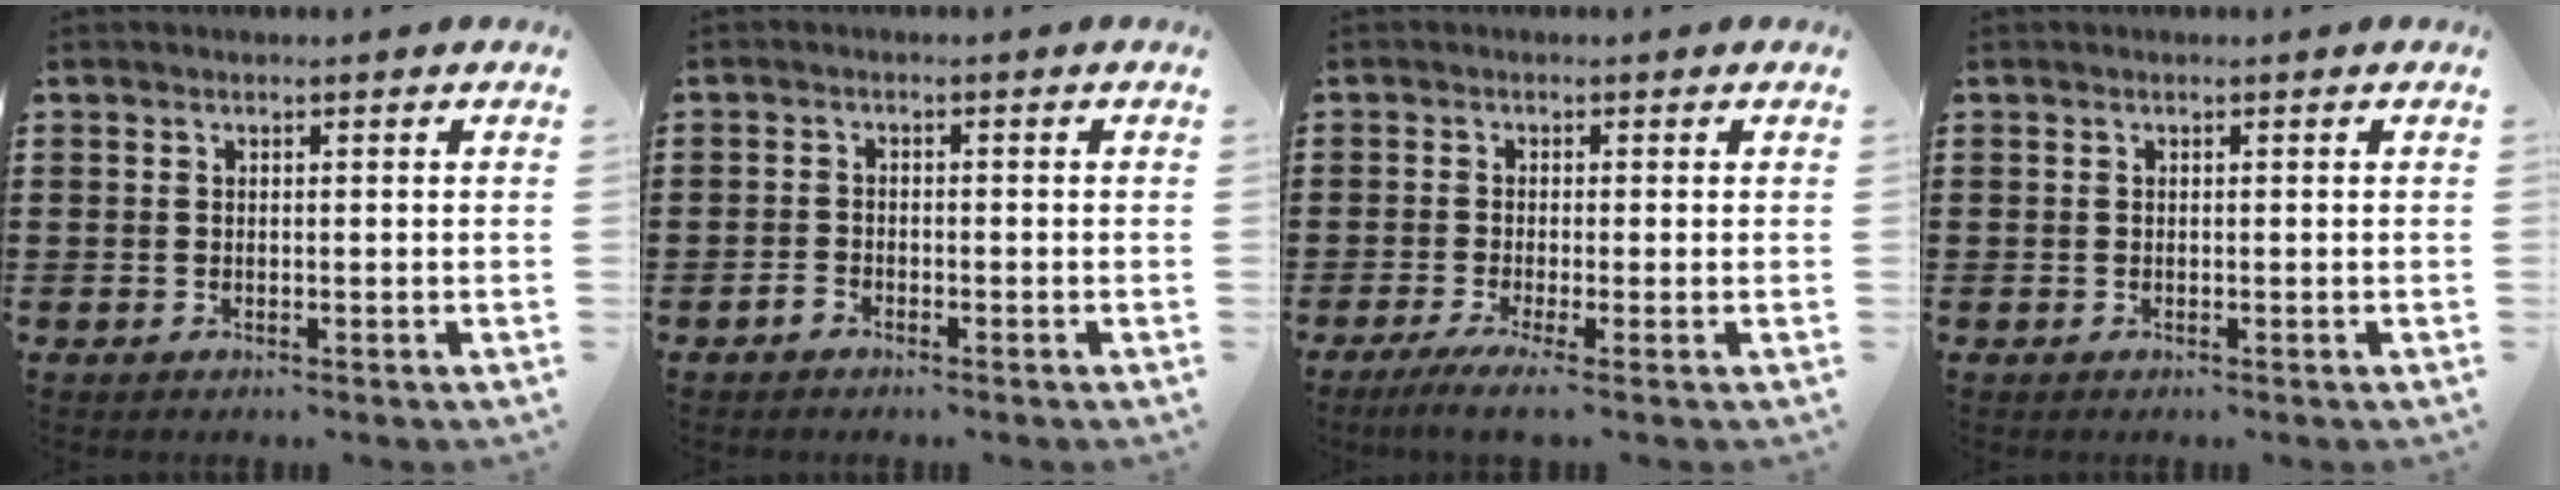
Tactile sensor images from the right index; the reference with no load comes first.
{"total": 1.4, "force": [-1.2, 0.6, 0.4], "torque": [-0.011, -0.001, -0.023]}
{"total": 2.6, "force": [-1.6, -0.2, 2.0], "torque": [-0.049, -0.013, -0.032]}
{"total": 0.0}